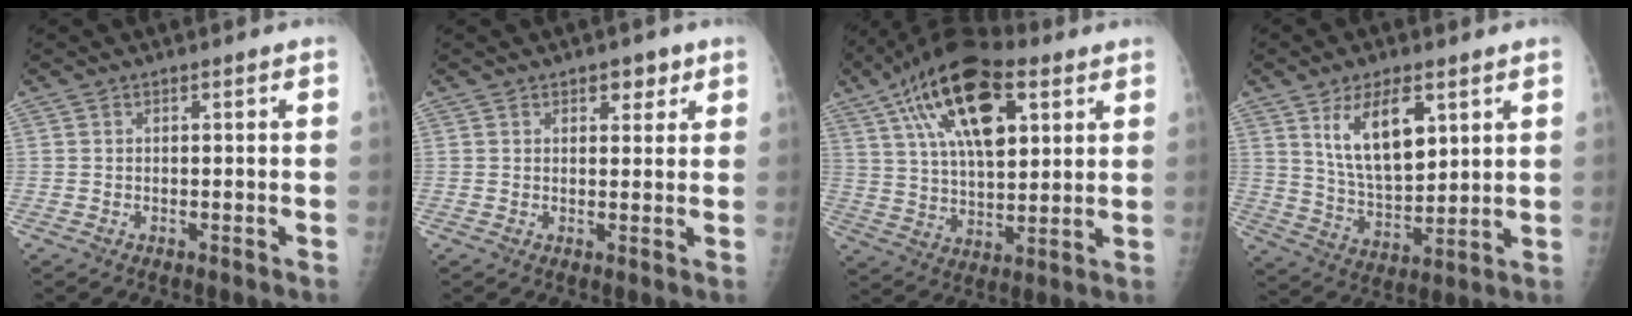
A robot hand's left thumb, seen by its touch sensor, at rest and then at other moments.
{"total": 3.2, "force": [1.9, 1.9, 1.8], "torque": [-0.001, -0.008, 0.024]}
{"total": 20.0, "force": [8.7, 9.5, 15.3], "torque": [-0.248, -0.011, 0.150]}
{"total": 12.8, "force": [5.6, 6.1, 9.7], "torque": [-0.144, -0.033, 0.115]}